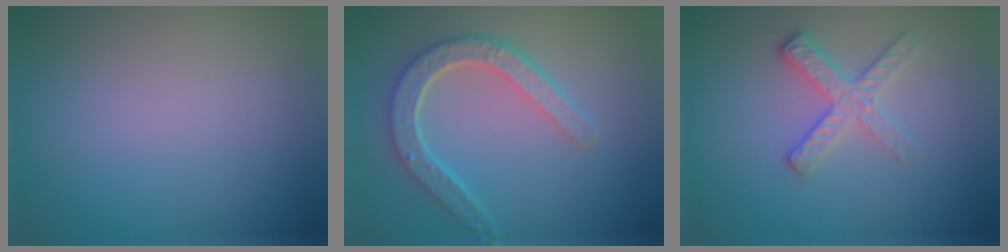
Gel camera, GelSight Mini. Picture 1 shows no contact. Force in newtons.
{"total": 4.9, "press": 3.9, "slide": 3.0}
{"total": 2.7, "press": 2.5, "slide": 1.1}